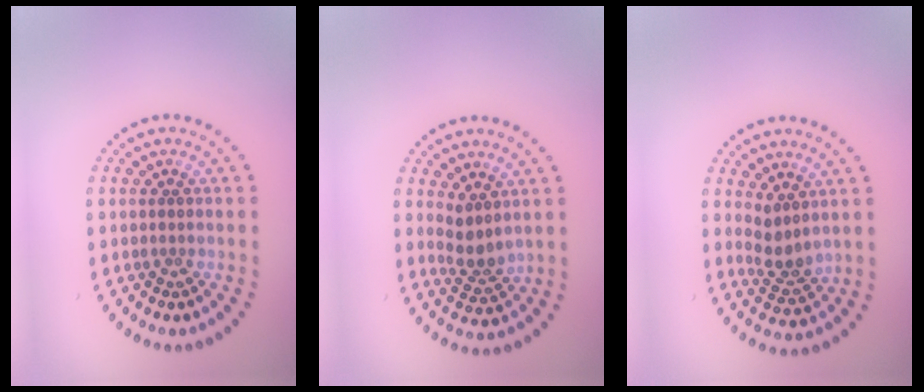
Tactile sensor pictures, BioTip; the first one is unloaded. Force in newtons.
{"total": 2.5, "press": 1.9, "slide": 1.6}
{"total": 2.7, "press": 2.1, "slide": 1.7}